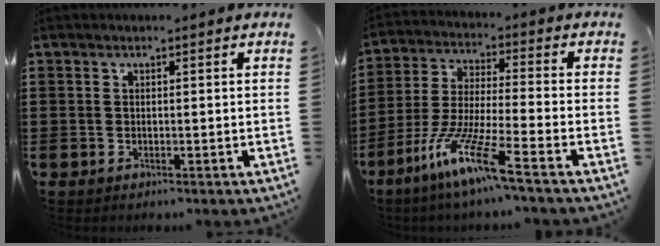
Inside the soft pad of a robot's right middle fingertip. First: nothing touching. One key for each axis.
{"total": 10.7, "fx": -7.6, "fy": 0.6, "fz": 7.4, "tx": -0.162, "ty": -0.006, "tz": -0.154}